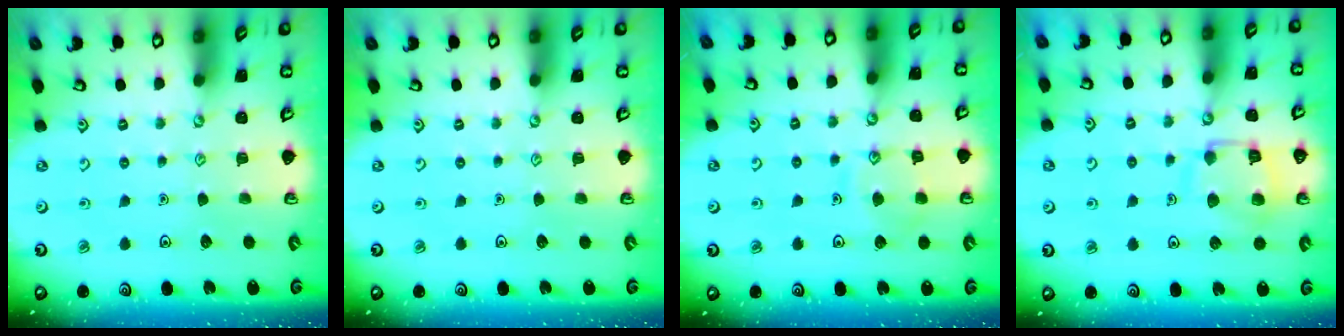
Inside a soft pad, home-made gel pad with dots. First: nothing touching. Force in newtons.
{"total": 0.0}
{"total": 9.4, "press": 9.4, "slide": 0.8}
{"total": 12.4, "press": 12.4, "slide": 1.4}